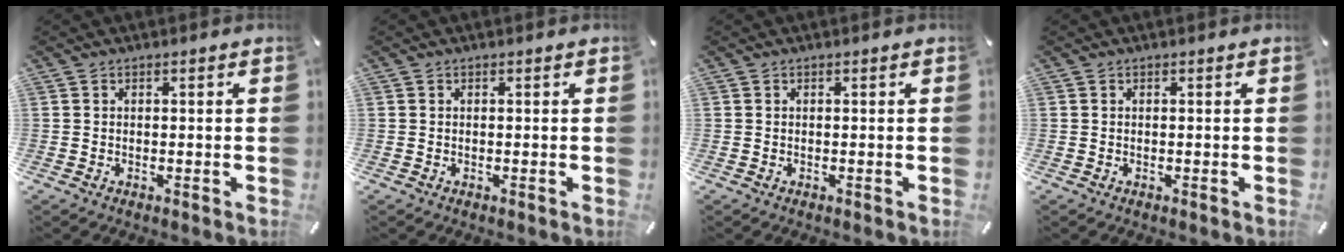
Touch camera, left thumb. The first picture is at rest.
{"total": 0.0}
{"total": 0.0}
{"total": 0.0}